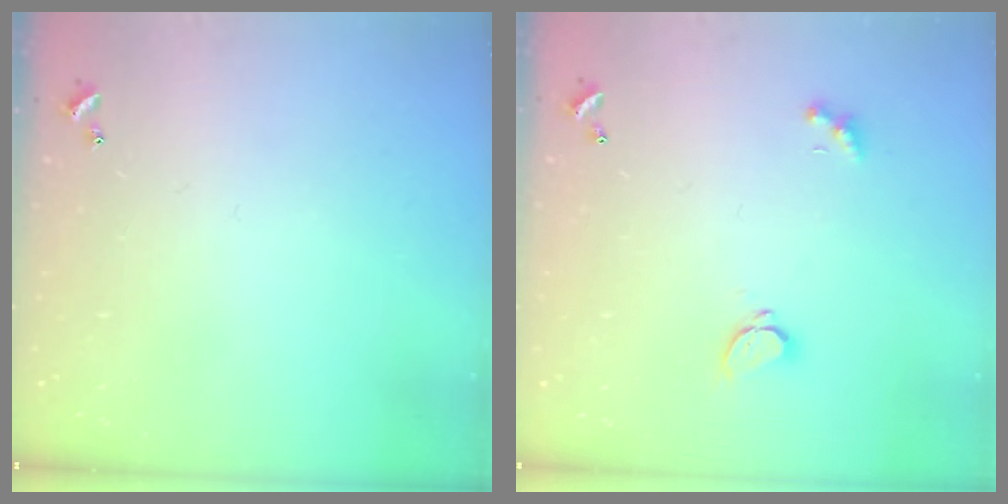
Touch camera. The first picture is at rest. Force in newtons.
{"total": 1.6, "press": 1.6, "slide": 0.5}